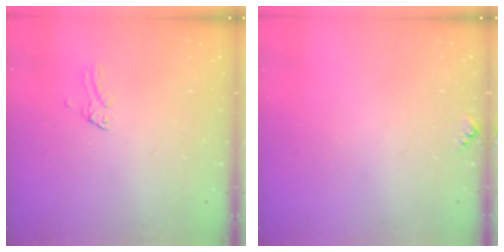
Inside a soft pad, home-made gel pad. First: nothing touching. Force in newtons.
{"total": 4.7, "press": 4.5, "slide": 1.2}